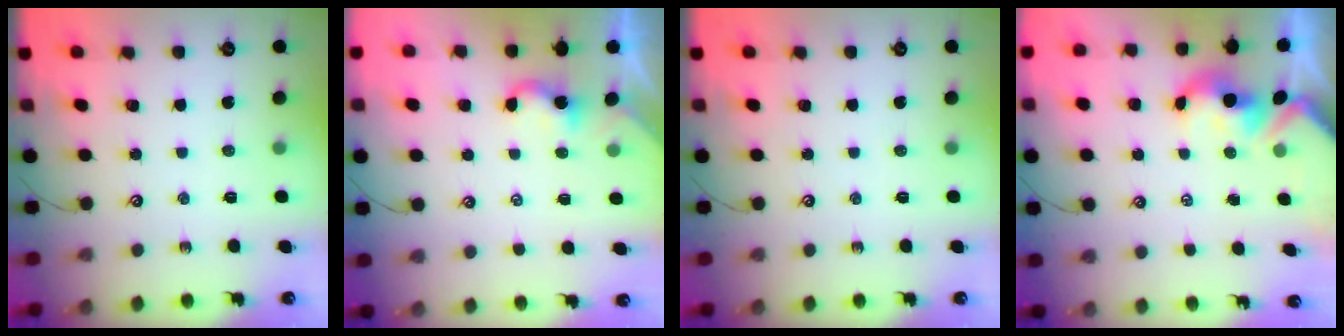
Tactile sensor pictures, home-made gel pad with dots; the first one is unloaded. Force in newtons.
{"total": 2.7, "press": 2.7, "slide": 0.2}
{"total": 0.0}
{"total": 1.3, "press": 1.2, "slide": 0.6}